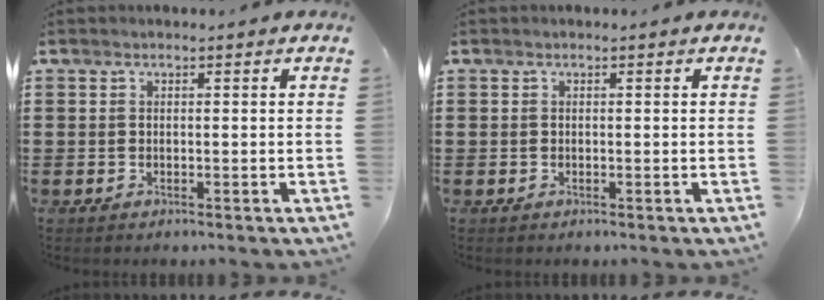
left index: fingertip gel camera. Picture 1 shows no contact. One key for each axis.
{"total": 0.0}